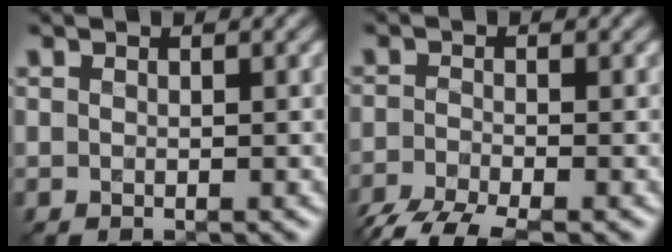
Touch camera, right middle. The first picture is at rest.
{"total": 4.9, "force": [-3.9, 1.1, 2.8], "torque": [-0.054, -0.013, -0.080]}